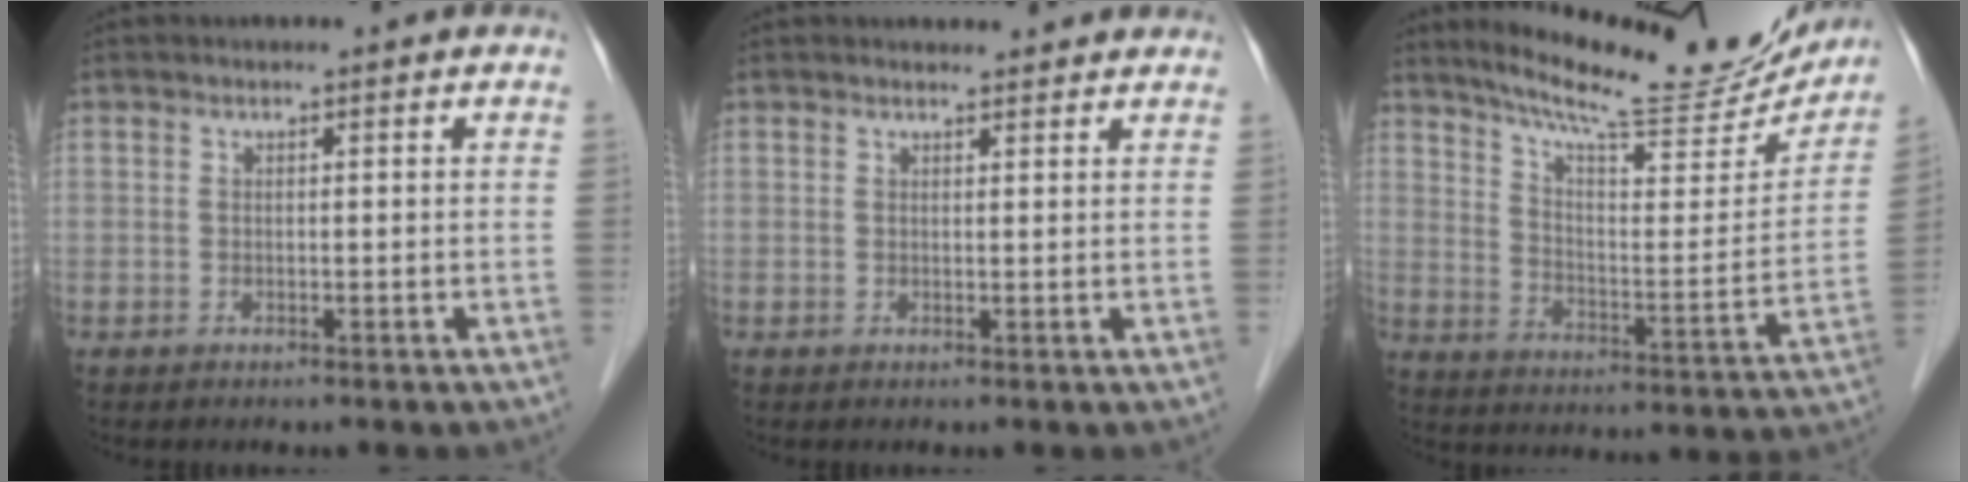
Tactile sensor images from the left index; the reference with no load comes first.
{"total": 3.6, "force": [3.4, 1.0, 0.6], "torque": [-0.008, 0.012, 0.035]}
{"total": 21.9, "force": [19.7, 3.6, 8.9], "torque": [-0.133, -0.033, 0.269]}